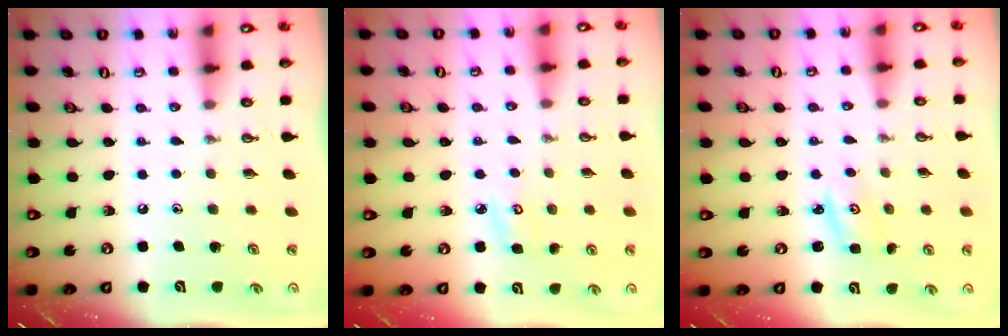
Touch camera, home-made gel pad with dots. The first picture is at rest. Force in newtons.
{"total": 5.1, "press": 5.0, "slide": 0.5}
{"total": 1.8, "press": 1.8, "slide": 0.1}